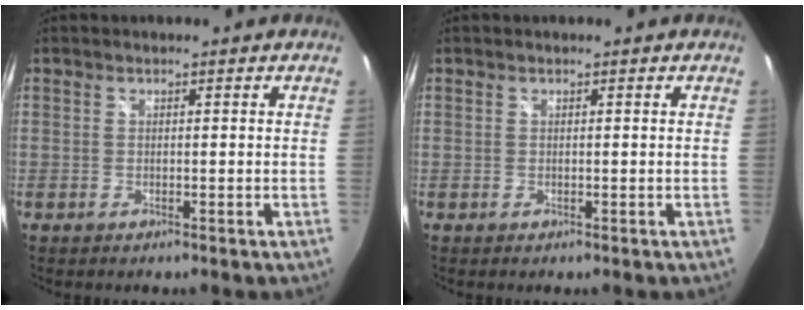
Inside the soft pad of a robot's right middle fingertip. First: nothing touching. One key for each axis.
{"total": 0.0}